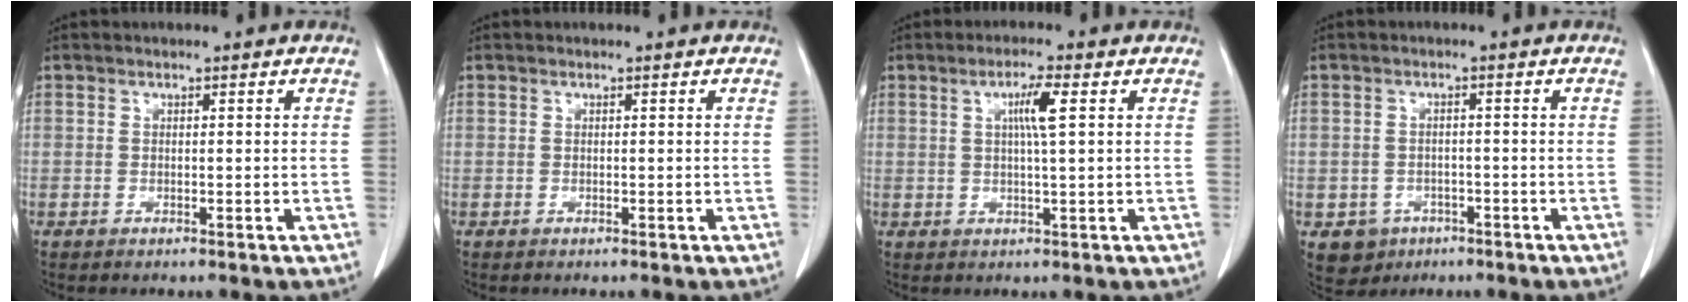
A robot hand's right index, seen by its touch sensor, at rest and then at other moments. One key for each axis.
{"total": 0.0}
{"total": 4.2, "fx": 1.1, "fy": -0.3, "fz": 4.0, "tx": -0.072, "ty": 0.001, "tz": 0.019}
{"total": 4.3, "fx": -2.1, "fy": 3.7, "fz": 0.6, "tx": -0.006, "ty": 0.009, "tz": -0.024}